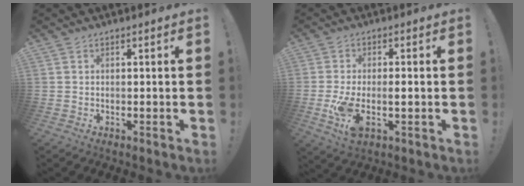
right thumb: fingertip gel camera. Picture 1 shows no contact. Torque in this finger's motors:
{"motor_torque": [1.25, -0.05, 1.18, -0.57, 0.34]}